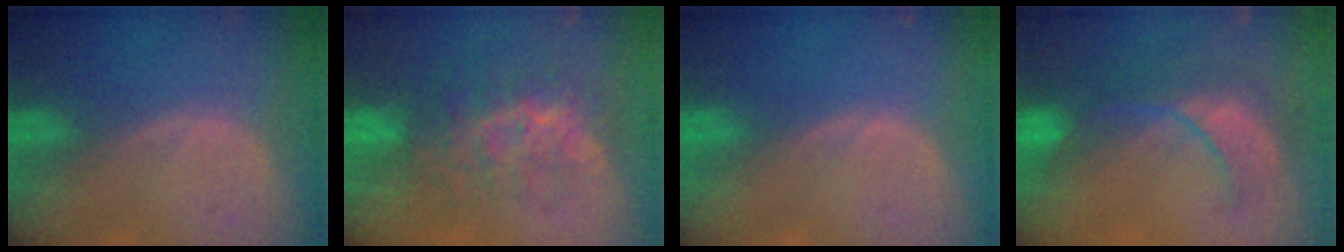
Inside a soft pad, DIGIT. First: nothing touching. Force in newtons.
{"total": 8.0, "press": 7.5, "slide": 2.8}
{"total": 0.0}
{"total": 8.4, "press": 8.2, "slide": 1.9}